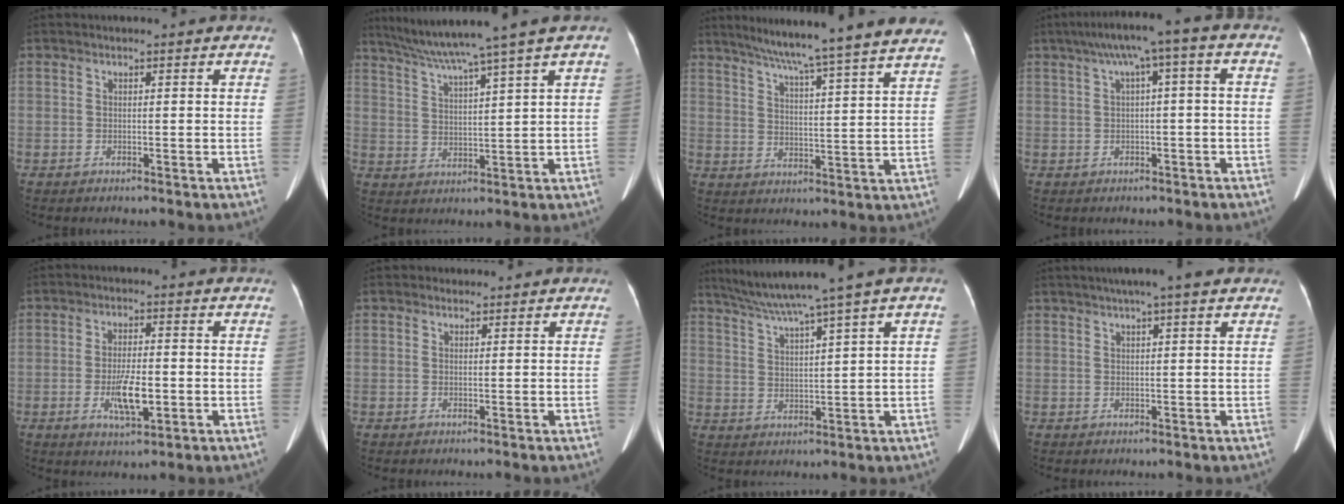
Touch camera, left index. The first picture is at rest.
{"total": 10.5, "force": [8.2, -2.4, 6.2], "torque": [-0.104, 0.014, 0.137]}
{"total": 21.9, "force": [19.3, -1.9, 10.2], "torque": [-0.165, -0.033, 0.249]}
{"total": 7.4, "force": [1.5, 0.7, 7.2], "torque": [-0.120, 0.045, 0.022]}
{"total": 6.3, "force": [-1.6, 1.8, 5.8], "torque": [-0.112, -0.006, -0.024]}
{"total": 0.6, "force": [0.4, 0.5, 0.0], "torque": [0.001, -0.001, 0.006]}
{"total": 9.8, "force": [7.2, -1.8, 6.5], "torque": [-0.106, 0.024, 0.122]}
{"total": 5.7, "force": [4.2, -0.1, 3.8], "torque": [-0.059, 0.028, 0.062]}